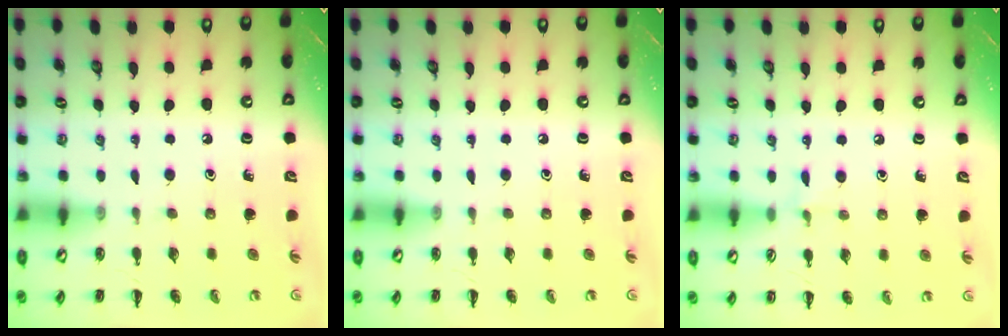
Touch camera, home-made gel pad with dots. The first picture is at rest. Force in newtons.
{"total": 0.0}
{"total": 3.7, "press": 3.5, "slide": 1.4}